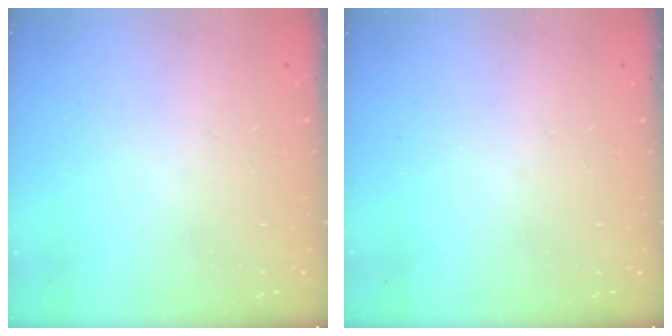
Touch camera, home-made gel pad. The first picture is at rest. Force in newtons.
{"total": 0.0}